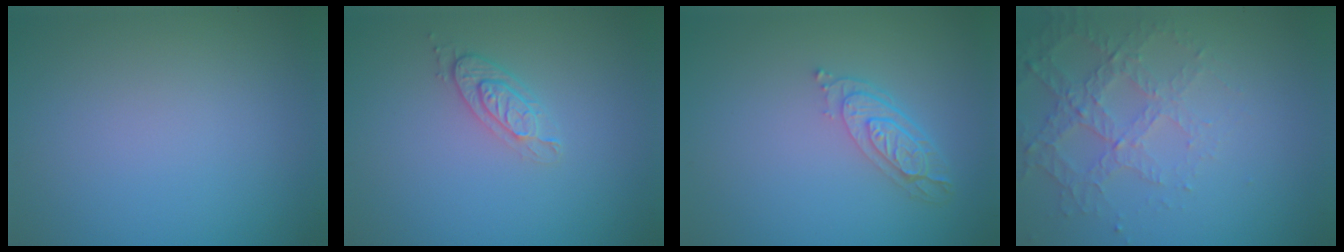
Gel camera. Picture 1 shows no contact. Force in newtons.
{"total": 2.1, "press": 1.8, "slide": 1.1}
{"total": 3.4, "press": 2.7, "slide": 2.1}
{"total": 4.2, "press": 3.1, "slide": 2.9}